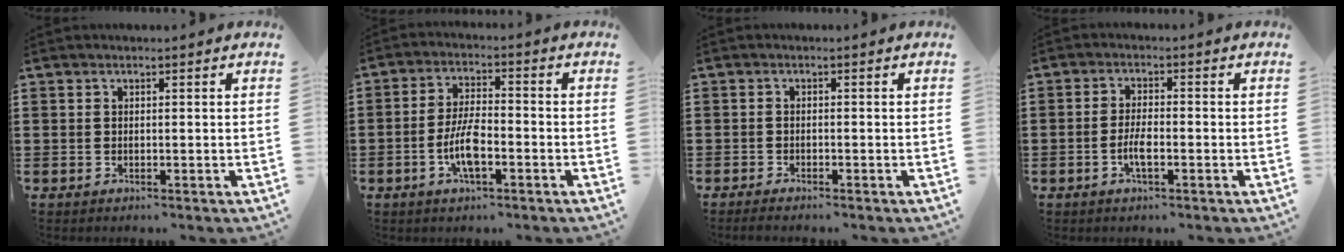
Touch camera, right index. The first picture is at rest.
{"total": 6.6, "force": [-2.3, 2.2, 5.8], "torque": [-0.132, -0.004, -0.049]}
{"total": 0.8, "force": [-0.8, -0.2, 0.2], "torque": [-0.004, -0.003, -0.013]}
{"total": 3.5, "force": [-1.3, 1.0, 3.1], "torque": [-0.069, -0.001, -0.028]}